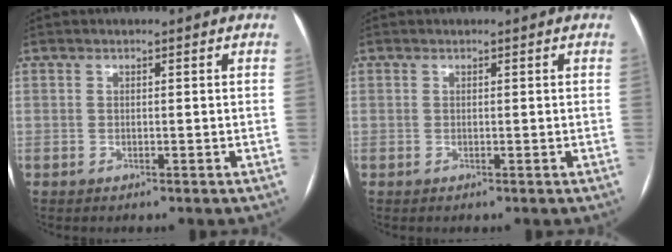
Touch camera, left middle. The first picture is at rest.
{"total": 0.0}